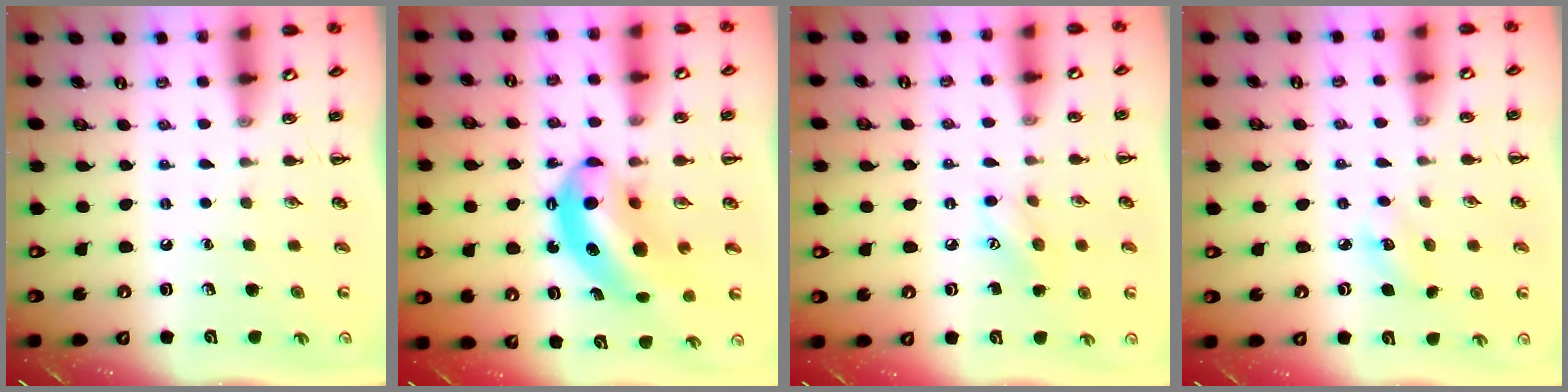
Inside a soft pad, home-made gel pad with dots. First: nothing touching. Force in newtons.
{"total": 11.3, "press": 10.9, "slide": 2.9}
{"total": 5.6, "press": 5.5, "slide": 1.1}
{"total": 3.9, "press": 3.7, "slide": 1.0}